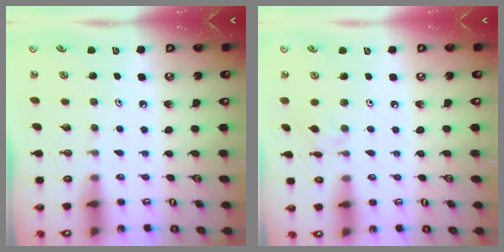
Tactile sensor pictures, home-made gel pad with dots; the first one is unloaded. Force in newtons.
{"total": 2.4, "press": 2.4, "slide": 0.5}